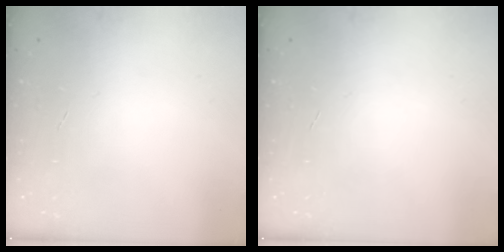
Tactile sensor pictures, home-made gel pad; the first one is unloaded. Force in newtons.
{"total": 0.0}